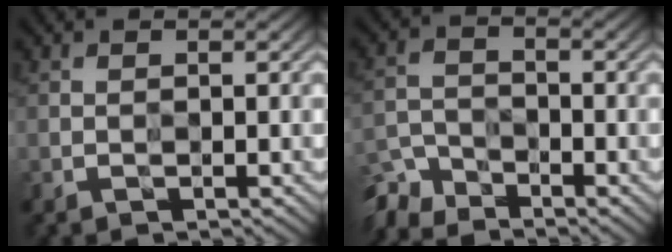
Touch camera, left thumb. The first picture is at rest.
{"total": 6.1, "force": [-5.6, 2.1, 1.2], "torque": [-0.028, -0.010, -0.117]}